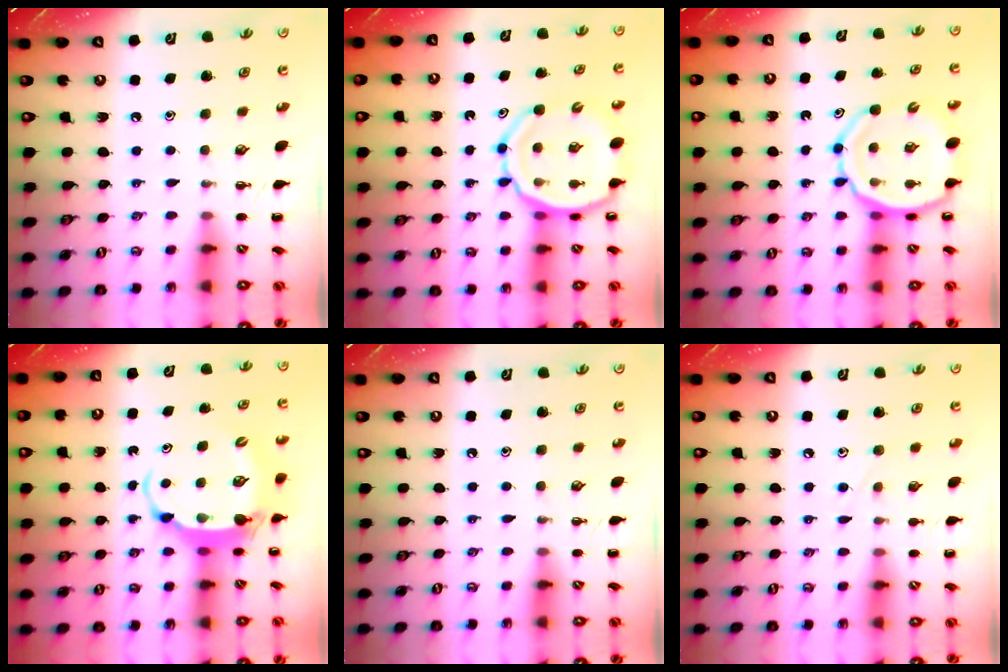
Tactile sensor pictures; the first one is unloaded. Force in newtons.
{"total": 12.2, "press": 11.6, "slide": 3.5}
{"total": 12.2, "press": 11.6, "slide": 3.5}
{"total": 5.7, "press": 5.7, "slide": 0.9}
{"total": 0.0}
{"total": 4.6, "press": 4.3, "slide": 1.5}